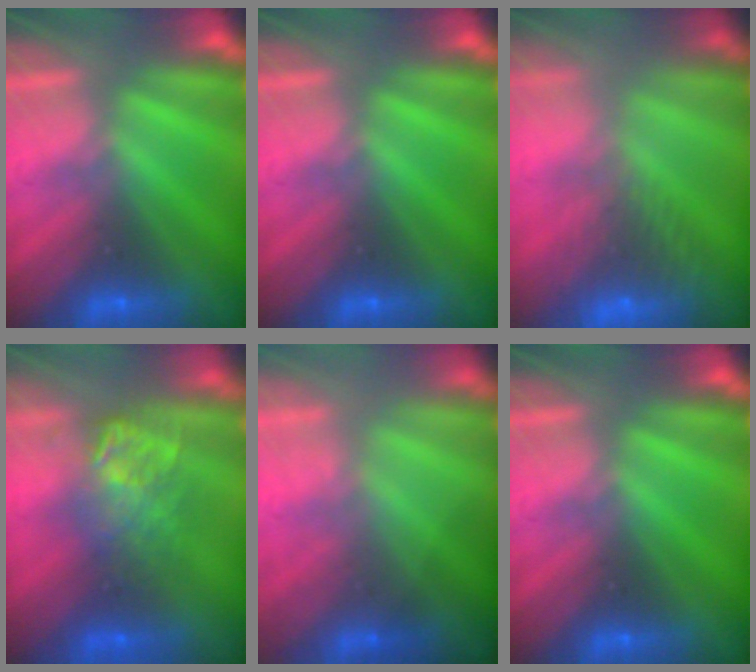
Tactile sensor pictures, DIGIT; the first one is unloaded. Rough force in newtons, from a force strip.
{"total": 0.0}
{"total": 8.3}
{"total": 7.9}
{"total": 1.2}
{"total": 0.0}